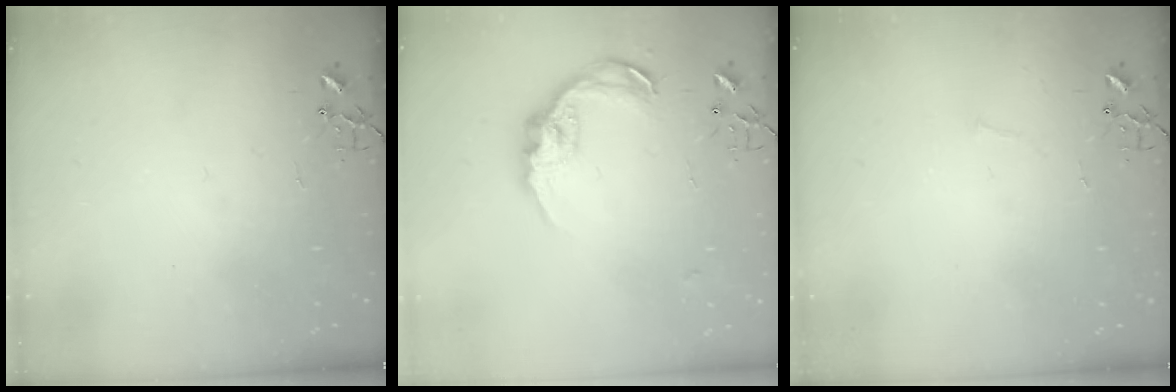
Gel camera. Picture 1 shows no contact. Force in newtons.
{"total": 13.9, "press": 13.9, "slide": 0.8}
{"total": 2.8, "press": 2.8, "slide": 0.3}